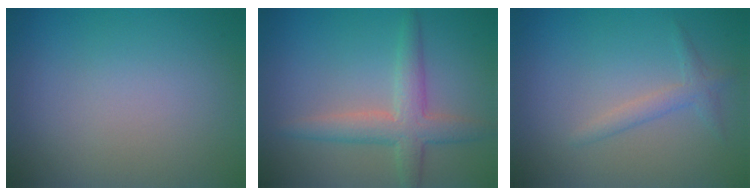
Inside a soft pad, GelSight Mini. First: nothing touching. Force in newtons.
{"total": 3.9, "press": 3.9, "slide": 0.1}
{"total": 1.6, "press": 1.6, "slide": 0.1}